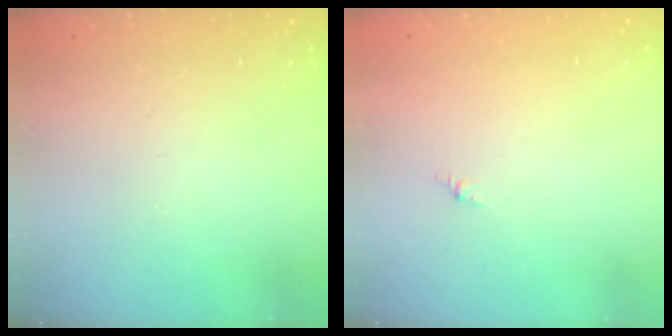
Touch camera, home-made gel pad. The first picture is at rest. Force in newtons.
{"total": 0.0}